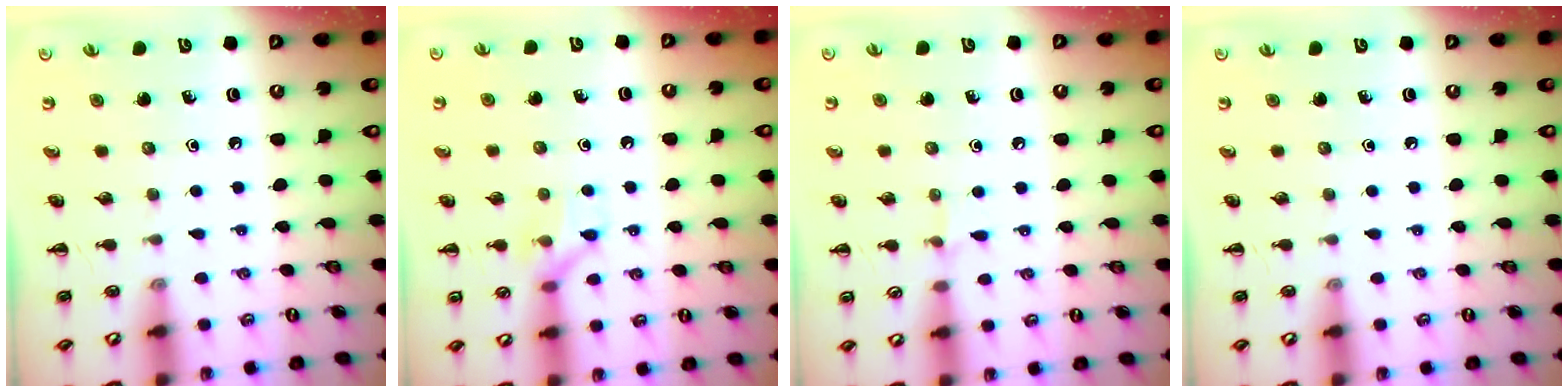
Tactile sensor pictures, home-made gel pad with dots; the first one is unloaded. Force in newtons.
{"total": 7.6, "press": 7.5, "slide": 0.7}
{"total": 4.6, "press": 4.4, "slide": 1.6}
{"total": 0.0}